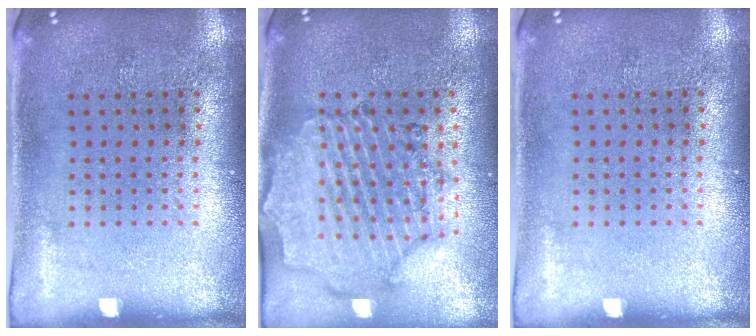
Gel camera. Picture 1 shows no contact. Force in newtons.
{"total": 1.5, "press": 1.5, "slide": 0.3}
{"total": 0.0}